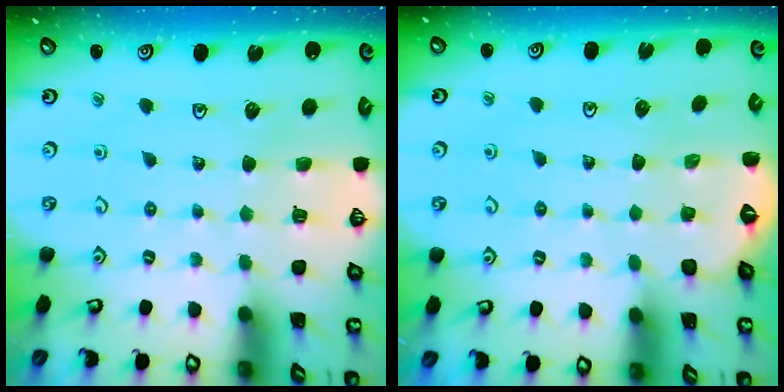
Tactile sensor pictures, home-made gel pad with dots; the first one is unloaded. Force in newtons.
{"total": 2.1, "press": 1.0, "slide": 1.8}